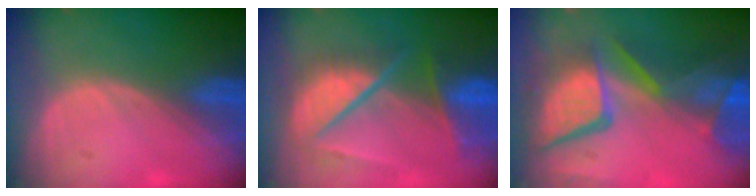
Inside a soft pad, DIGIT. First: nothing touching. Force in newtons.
{"total": 9.7, "press": 8.3, "slide": 5.0}
{"total": 13.3, "press": 11.0, "slide": 7.6}